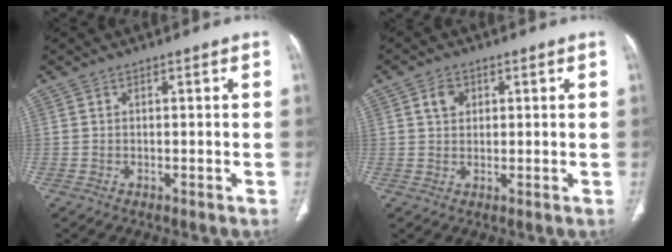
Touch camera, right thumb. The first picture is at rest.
{"total": 3.4, "force": [1.3, 2.6, 1.7], "torque": [-0.019, -0.002, 0.023]}